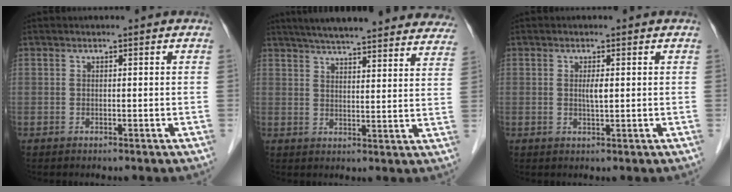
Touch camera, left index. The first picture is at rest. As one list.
[{"total": 27.2, "force": [24.3, 4.0, 11.7], "torque": [-0.179, -0.025, 0.293]}, {"total": 1.5, "force": [-0.3, 0.1, 1.4], "torque": [-0.031, -0.006, -0.003]}]